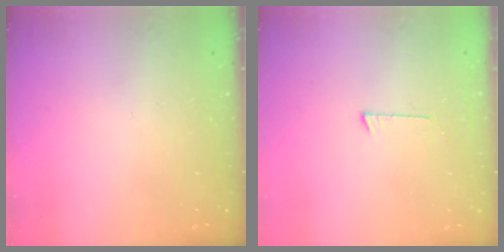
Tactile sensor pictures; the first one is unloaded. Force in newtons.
{"total": 2.7, "press": 2.7, "slide": 0.2}